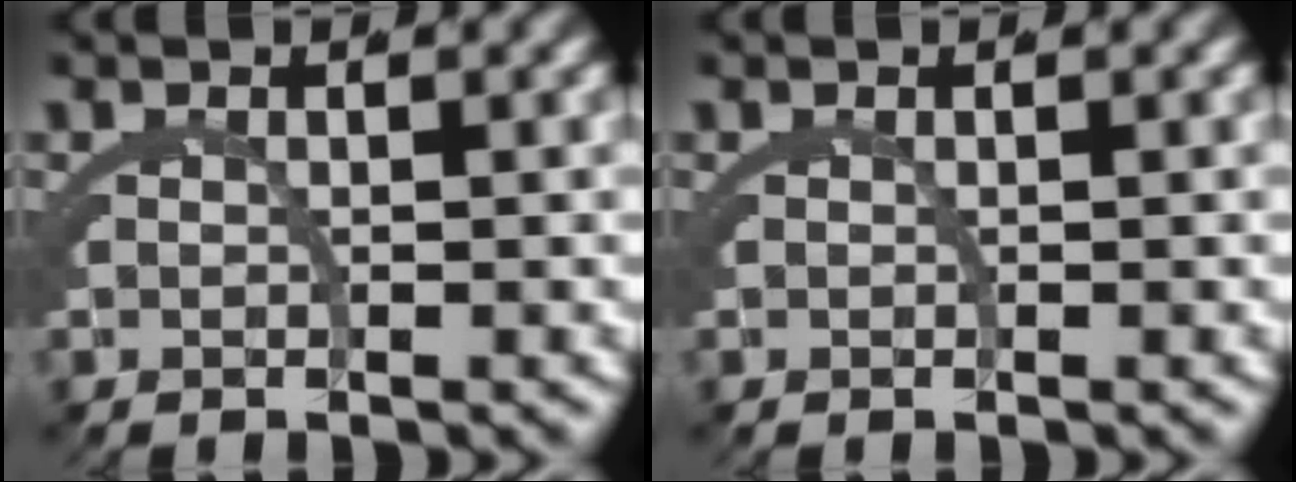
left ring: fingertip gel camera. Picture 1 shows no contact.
{"total": 0.0}